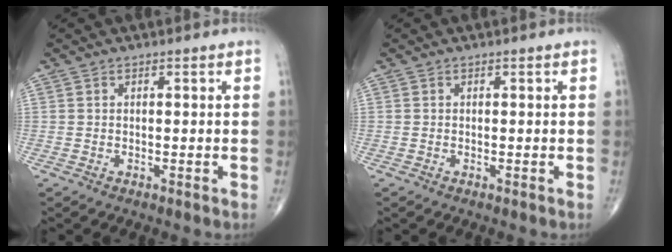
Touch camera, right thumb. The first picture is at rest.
{"total": 0.0}